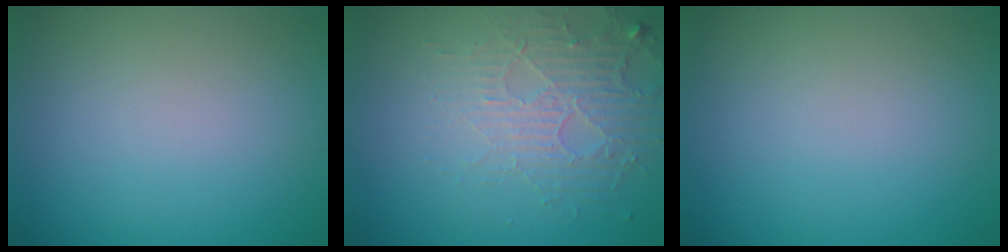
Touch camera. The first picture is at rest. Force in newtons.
{"total": 4.0, "press": 2.9, "slide": 2.8}
{"total": 0.0}